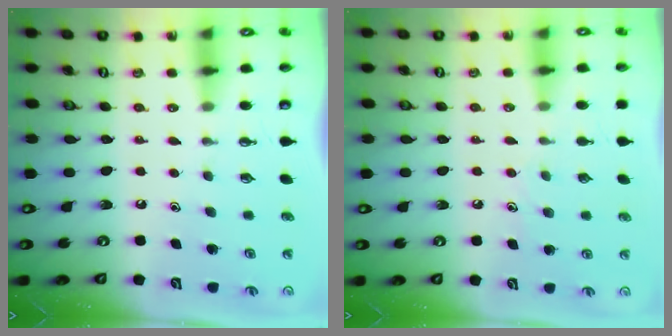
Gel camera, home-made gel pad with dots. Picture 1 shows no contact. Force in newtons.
{"total": 5.7, "press": 5.7, "slide": 0.6}